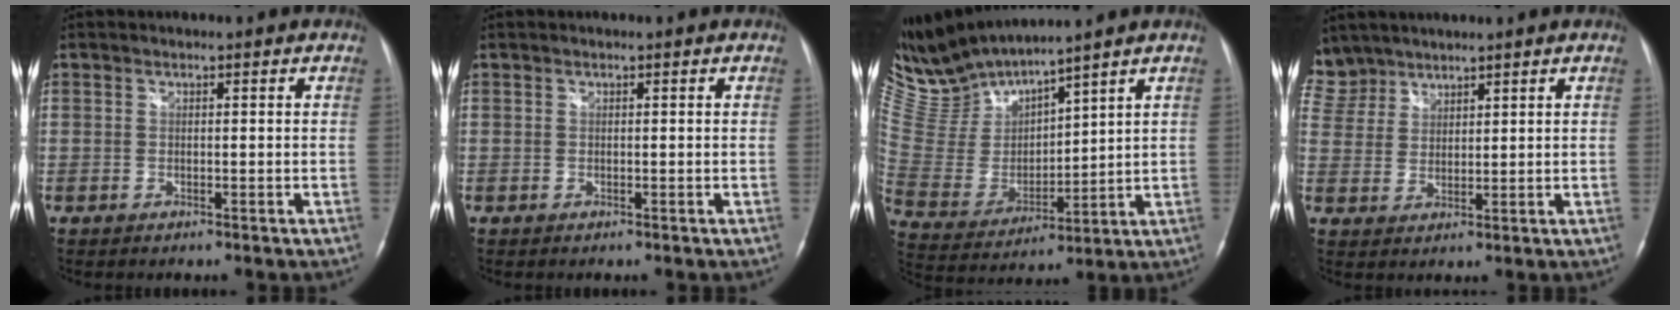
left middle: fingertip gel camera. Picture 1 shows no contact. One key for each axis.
{"total": 0.0}
{"total": 11.1, "fx": 10.9, "fy": -0.1, "fz": 2.2, "tx": -0.078, "ty": 0.001, "tz": 0.242}
{"total": 8.0, "fx": 6.7, "fy": 4.3, "fz": 0.2, "tx": -0.017, "ty": 0.011, "tz": 0.143}